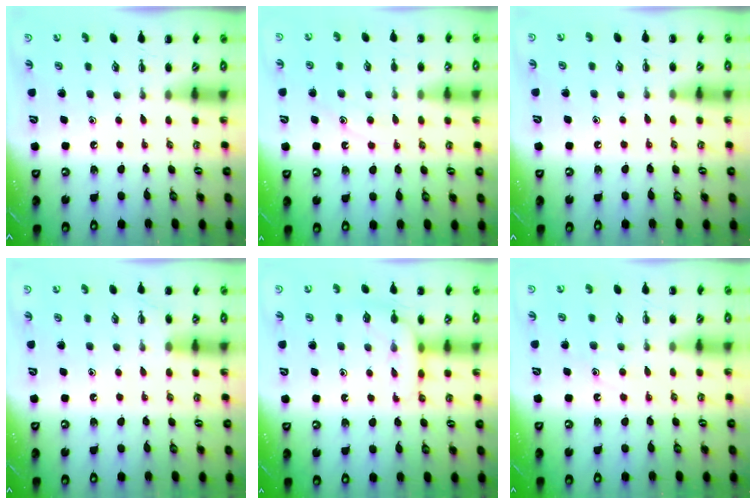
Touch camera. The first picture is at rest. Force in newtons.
{"total": 11.2, "press": 11.2, "slide": 1.0}
{"total": 6.3, "press": 5.9, "slide": 2.4}
{"total": 4.2, "press": 4.0, "slide": 1.2}
{"total": 8.1, "press": 7.9, "slide": 1.5}
{"total": 7.7, "press": 7.6, "slide": 1.1}